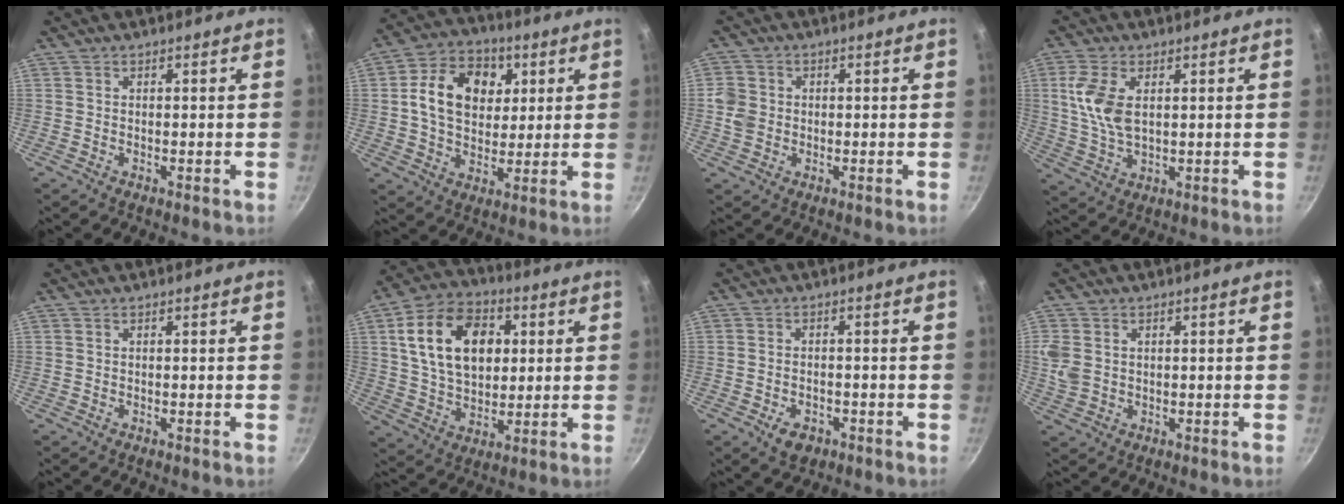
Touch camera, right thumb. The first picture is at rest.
{"total": 14.6, "force": [3.6, 11.0, 8.9], "torque": [-0.124, 0.005, 0.050]}
{"total": 4.3, "force": [-0.2, 3.8, 1.9], "torque": [-0.026, 0.006, -0.008]}
{"total": 8.7, "force": [1.9, 4.8, 7.0], "torque": [-0.143, -0.005, 0.039]}
{"total": 0.0}
{"total": 18.2, "force": [4.3, 12.4, 12.7], "torque": [-0.192, 0.003, 0.069]}
{"total": 3.9, "force": [-2.0, 2.6, 2.1], "torque": [-0.030, 0.015, -0.025]}
{"total": 5.2, "force": [0.9, 4.1, 3.1], "torque": [-0.061, -0.003, 0.021]}